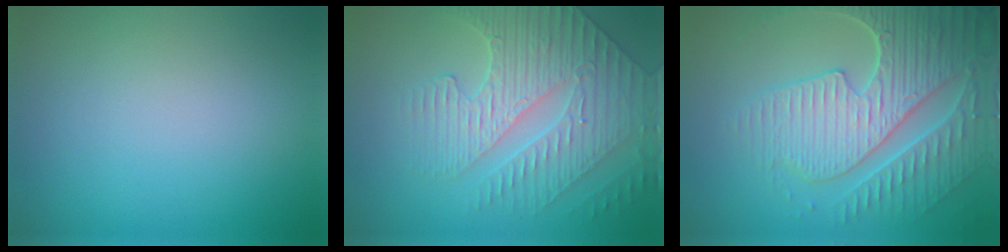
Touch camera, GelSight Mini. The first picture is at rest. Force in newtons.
{"total": 4.5, "press": 4.5, "slide": 0.4}
{"total": 7.8, "press": 6.0, "slide": 5.0}